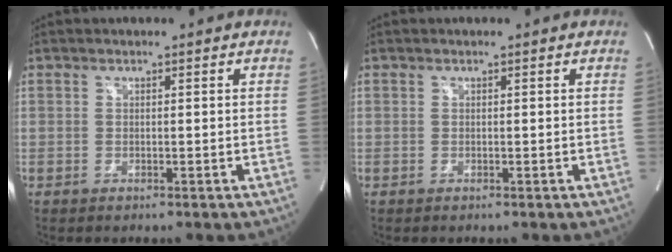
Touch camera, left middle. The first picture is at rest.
{"total": 0.0}